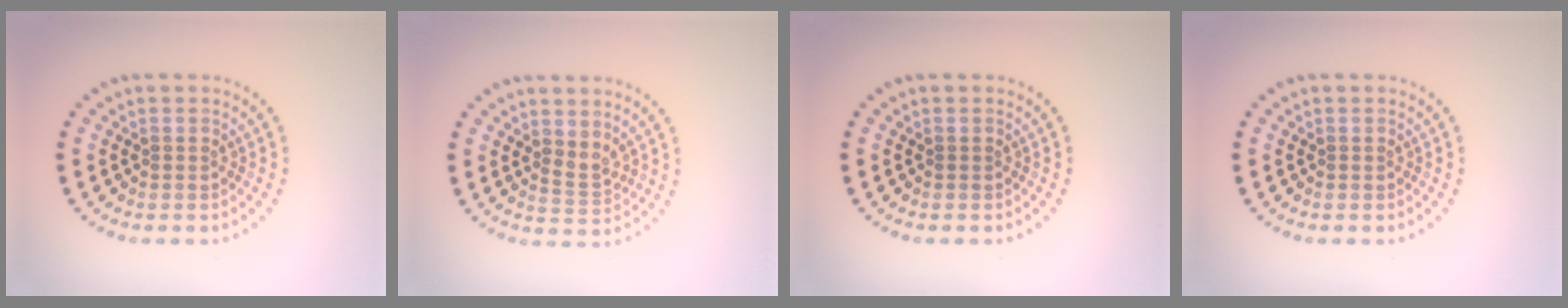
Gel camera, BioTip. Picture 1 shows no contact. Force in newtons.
{"total": 1.4, "press": 1.2, "slide": 0.9}
{"total": 0.0}
{"total": 0.0}